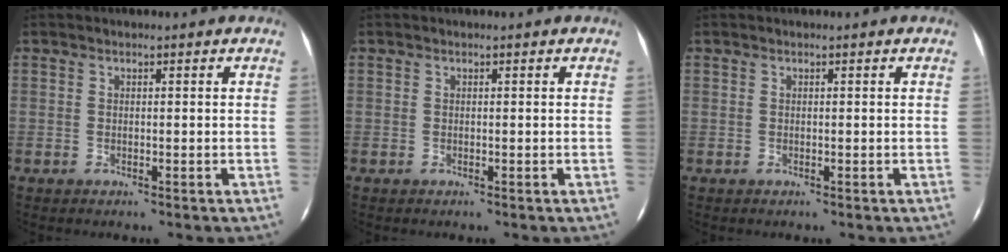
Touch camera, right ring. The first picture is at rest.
{"total": 0.0}
{"total": 0.0}